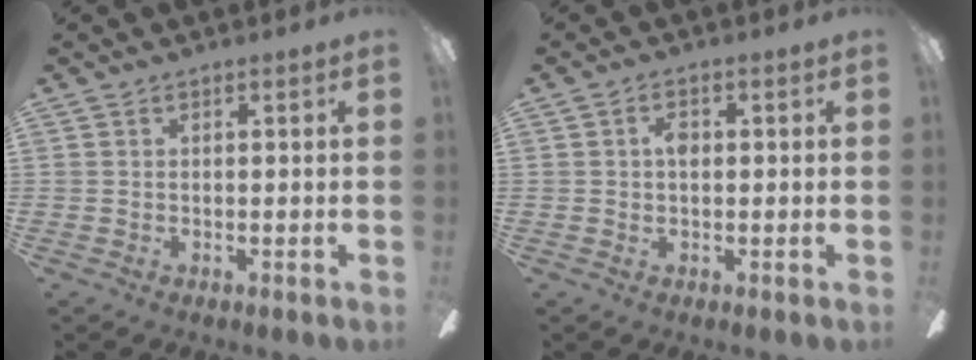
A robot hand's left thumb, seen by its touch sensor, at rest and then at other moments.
{"total": 3.0, "force": [0.3, 1.7, 2.4], "torque": [-0.040, 0.005, 0.002]}